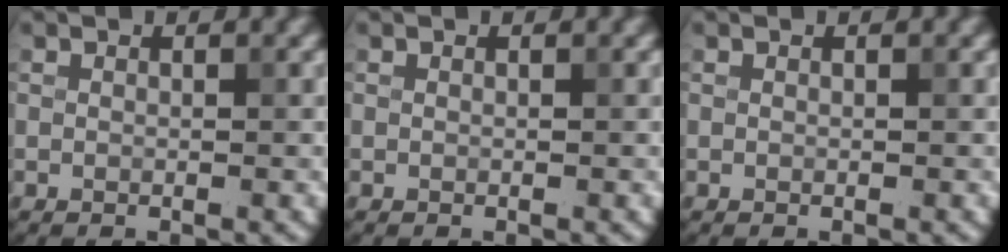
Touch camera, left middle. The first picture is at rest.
{"total": 0.0}
{"total": 0.0}